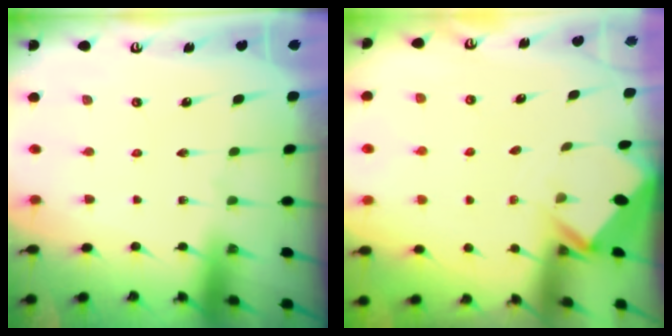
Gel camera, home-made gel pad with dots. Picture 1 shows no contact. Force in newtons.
{"total": 2.6, "press": 2.6, "slide": 0.2}